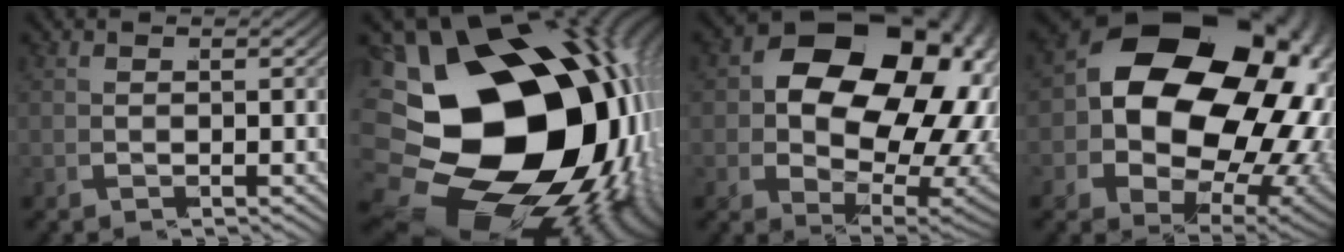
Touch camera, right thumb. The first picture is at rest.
{"total": 33.2, "force": [-2.4, 22.0, 24.7], "torque": [-0.424, -0.070, -0.011]}
{"total": 20.7, "force": [1.6, 14.1, 15.0], "torque": [-0.255, -0.044, 0.041]}
{"total": 26.4, "force": [1.8, 18.6, 18.7], "torque": [-0.332, -0.050, 0.042]}